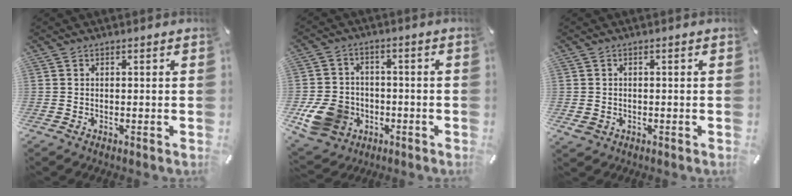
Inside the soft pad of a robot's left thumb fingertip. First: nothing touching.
{"total": 11.5, "force": [-3.7, 9.8, 4.9], "torque": [-0.108, 0.024, -0.061]}
{"total": 2.0, "force": [-0.5, 1.8, 0.8], "torque": [-0.015, 0.004, -0.011]}